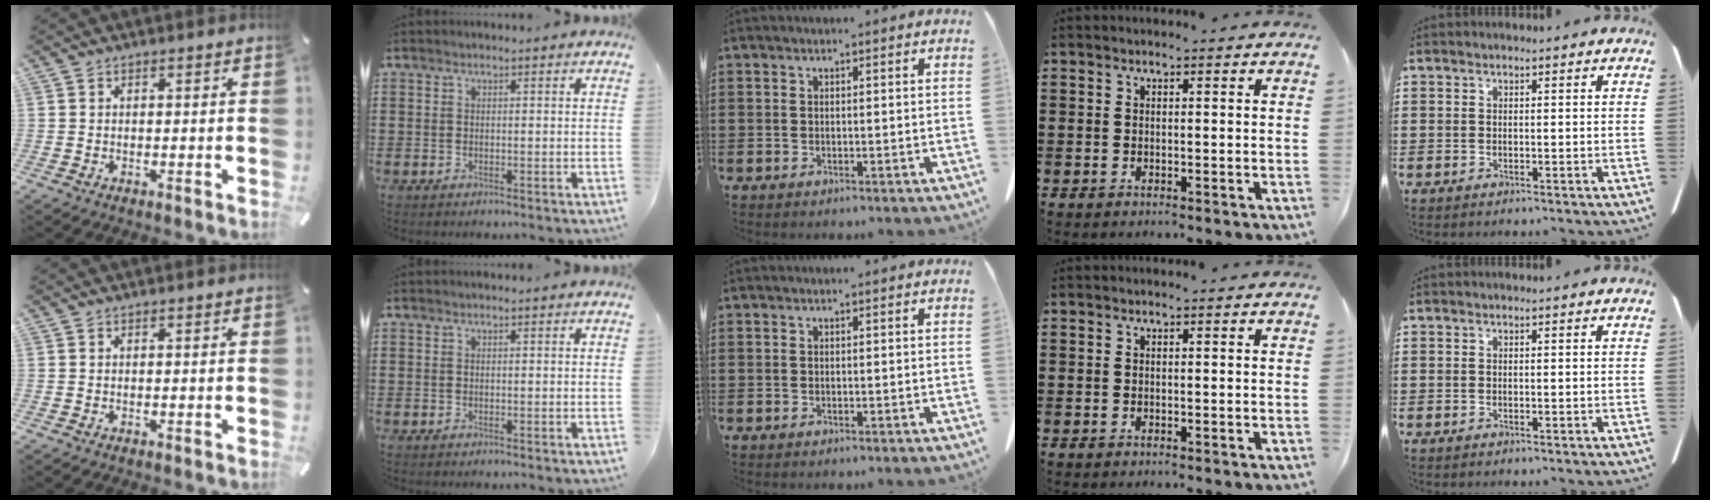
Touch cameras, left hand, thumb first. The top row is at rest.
{}